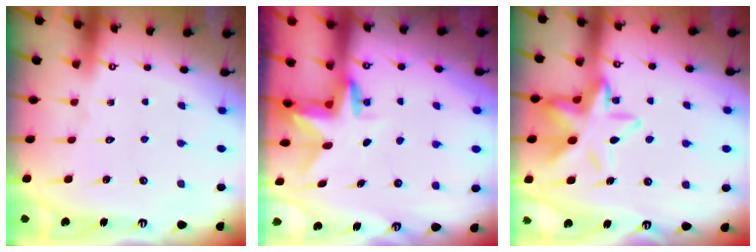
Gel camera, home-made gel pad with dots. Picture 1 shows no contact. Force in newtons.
{"total": 2.9, "press": 2.9, "slide": 0.3}
{"total": 14.2, "press": 14.1, "slide": 1.6}